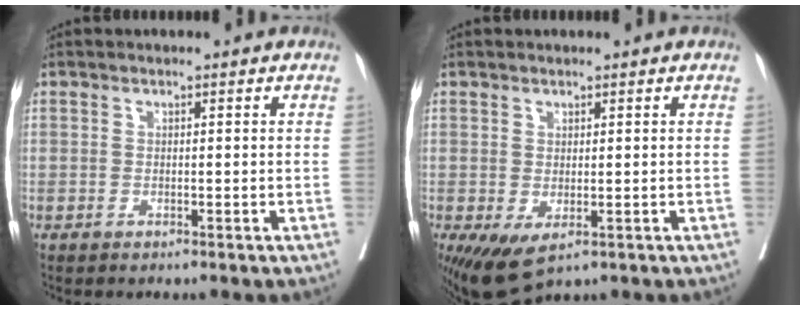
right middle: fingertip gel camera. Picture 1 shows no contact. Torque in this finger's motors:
{"motor_torque": [0.29, -0.26, 0.46, 0.07]}